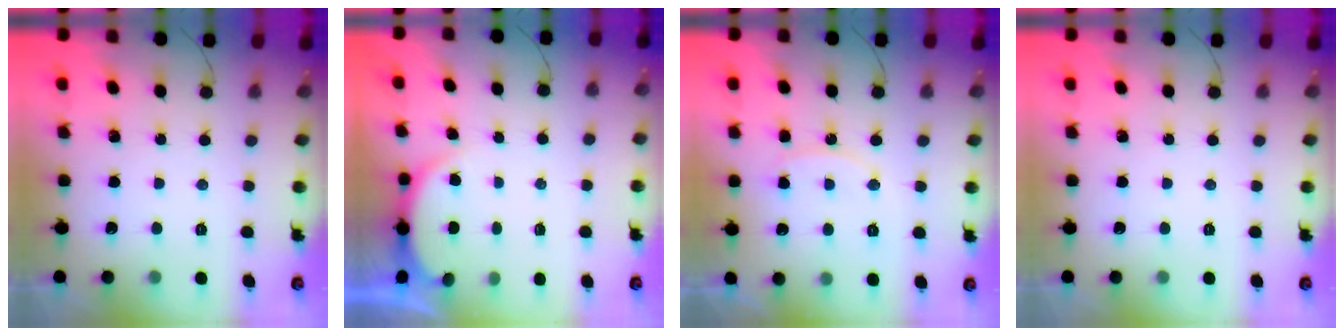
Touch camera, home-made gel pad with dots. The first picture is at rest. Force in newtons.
{"total": 3.1, "press": 3.1, "slide": 0.5}
{"total": 8.4, "press": 8.4, "slide": 0.6}
{"total": 0.0}